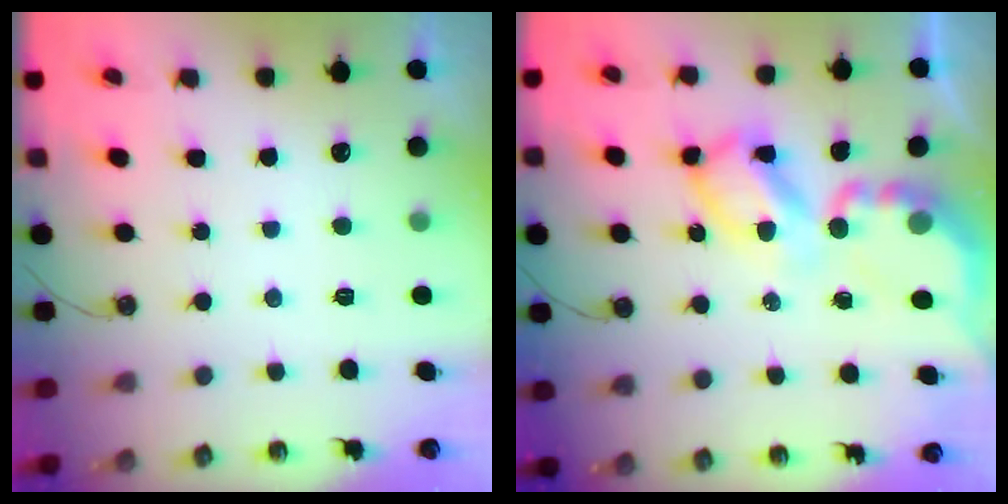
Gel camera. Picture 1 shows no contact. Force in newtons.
{"total": 12.3, "press": 12.3, "slide": 1.0}